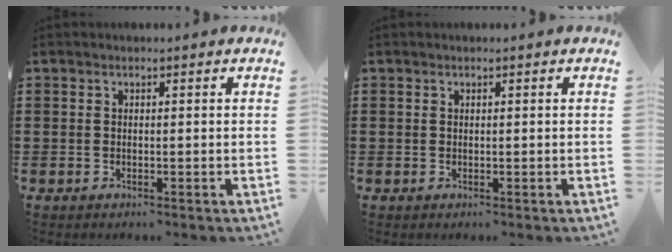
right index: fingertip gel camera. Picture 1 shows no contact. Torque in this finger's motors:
{"motor_torque": [0.16, 0.40, -0.24, -0.06]}